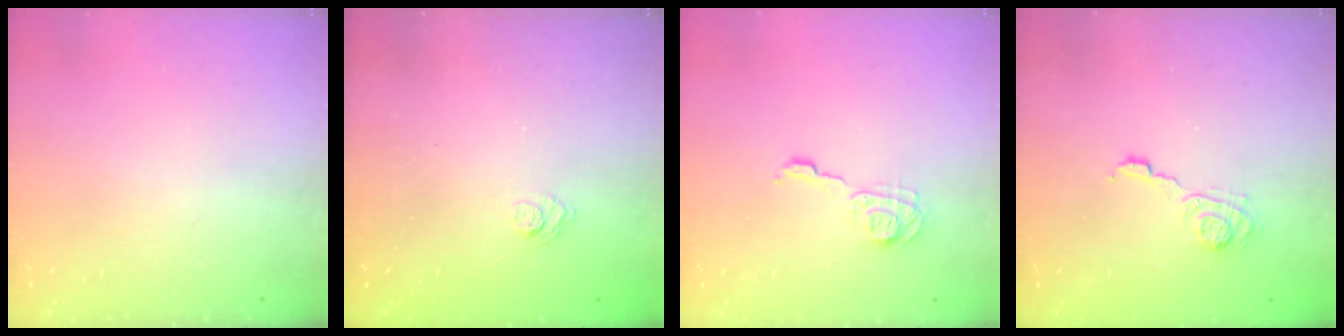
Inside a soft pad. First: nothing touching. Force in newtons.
{"total": 3.2, "press": 3.0, "slide": 1.1}
{"total": 8.0, "press": 8.0, "slide": 0.1}
{"total": 5.3, "press": 5.2, "slide": 0.8}